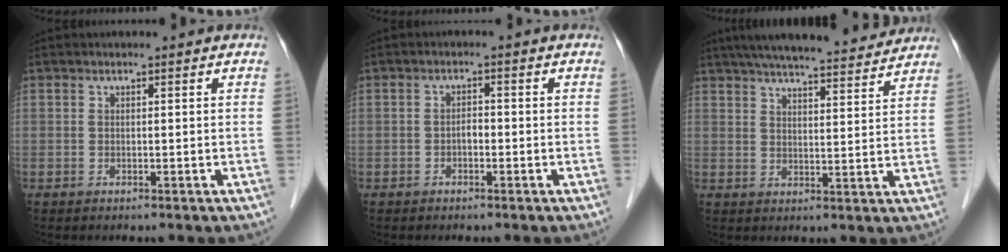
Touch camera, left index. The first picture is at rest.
{"total": 1.4, "force": [-0.6, 0.7, 1.1], "torque": [-0.015, 0.005, -0.011]}
{"total": 19.0, "force": [16.9, 2.5, 8.2], "torque": [-0.129, 0.029, 0.234]}